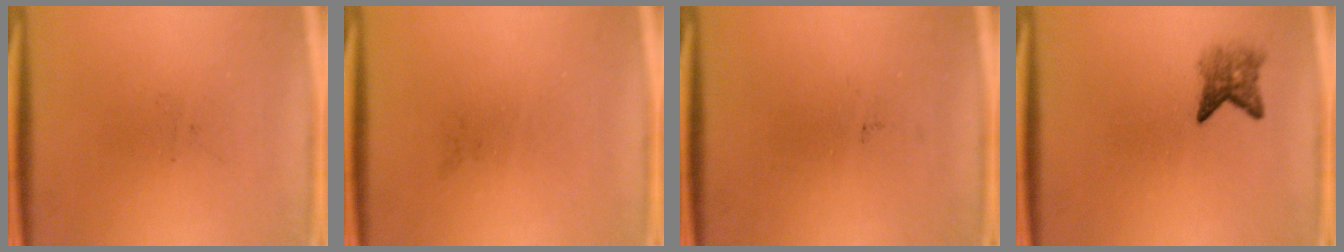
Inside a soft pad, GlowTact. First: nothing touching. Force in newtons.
{"total": 0.0}
{"total": 0.0}
{"total": 3.0}